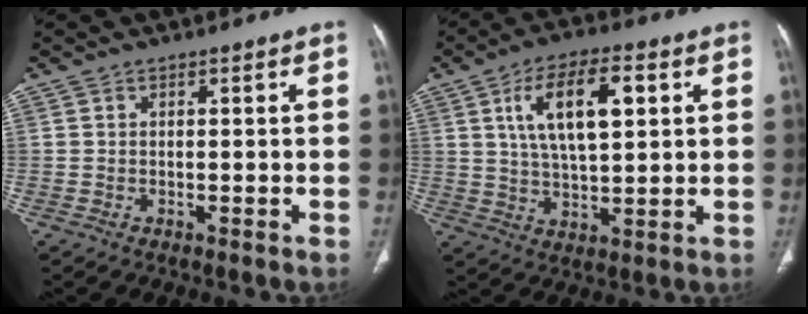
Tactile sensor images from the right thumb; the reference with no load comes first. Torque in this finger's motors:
{"motor_torque": [-0.94, 2.58, 1.45, 0.57, 0.43]}